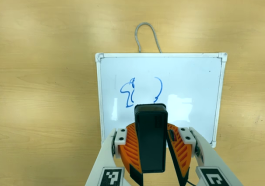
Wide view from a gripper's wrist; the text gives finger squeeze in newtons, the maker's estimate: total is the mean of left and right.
{"total": 9.9, "left": 10.2, "right": 9.6}